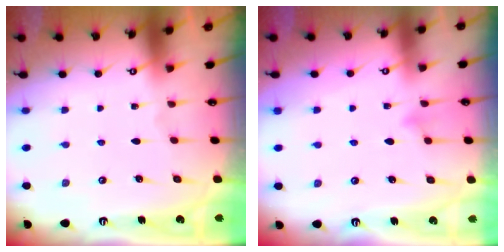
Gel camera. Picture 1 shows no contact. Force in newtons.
{"total": 5.9, "press": 5.9, "slide": 0.6}